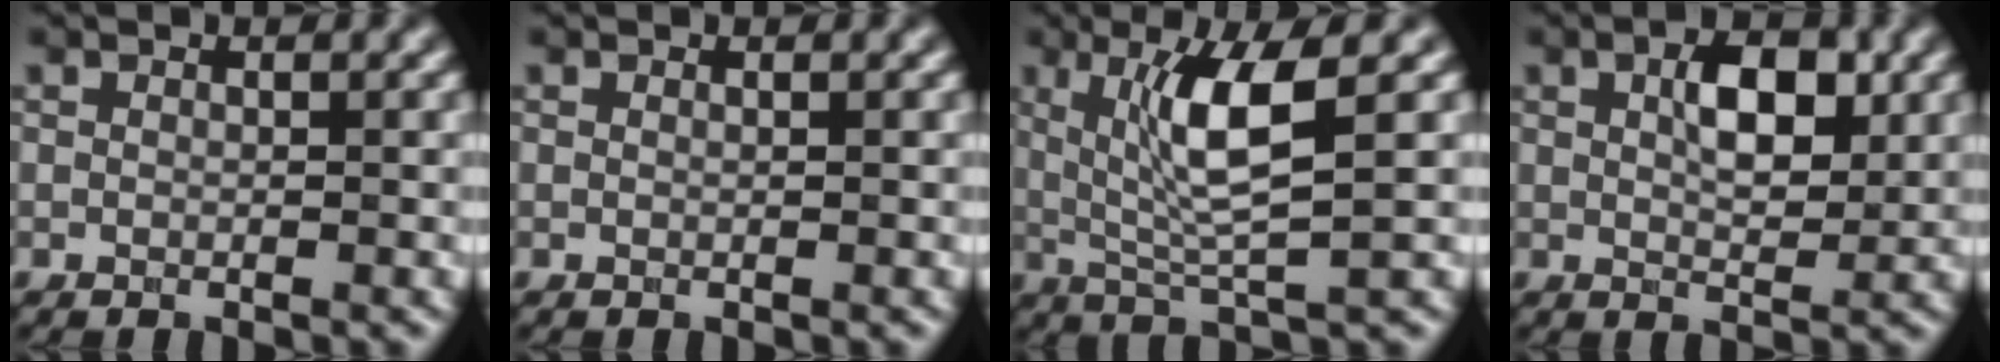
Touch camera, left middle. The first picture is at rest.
{"total": 0.0}
{"total": 5.7, "force": [1.1, 0.7, 5.5], "torque": [-0.115, -0.001, 0.038]}
{"total": 4.1, "force": [0.9, 1.8, 3.5], "torque": [-0.063, 0.008, 0.027]}